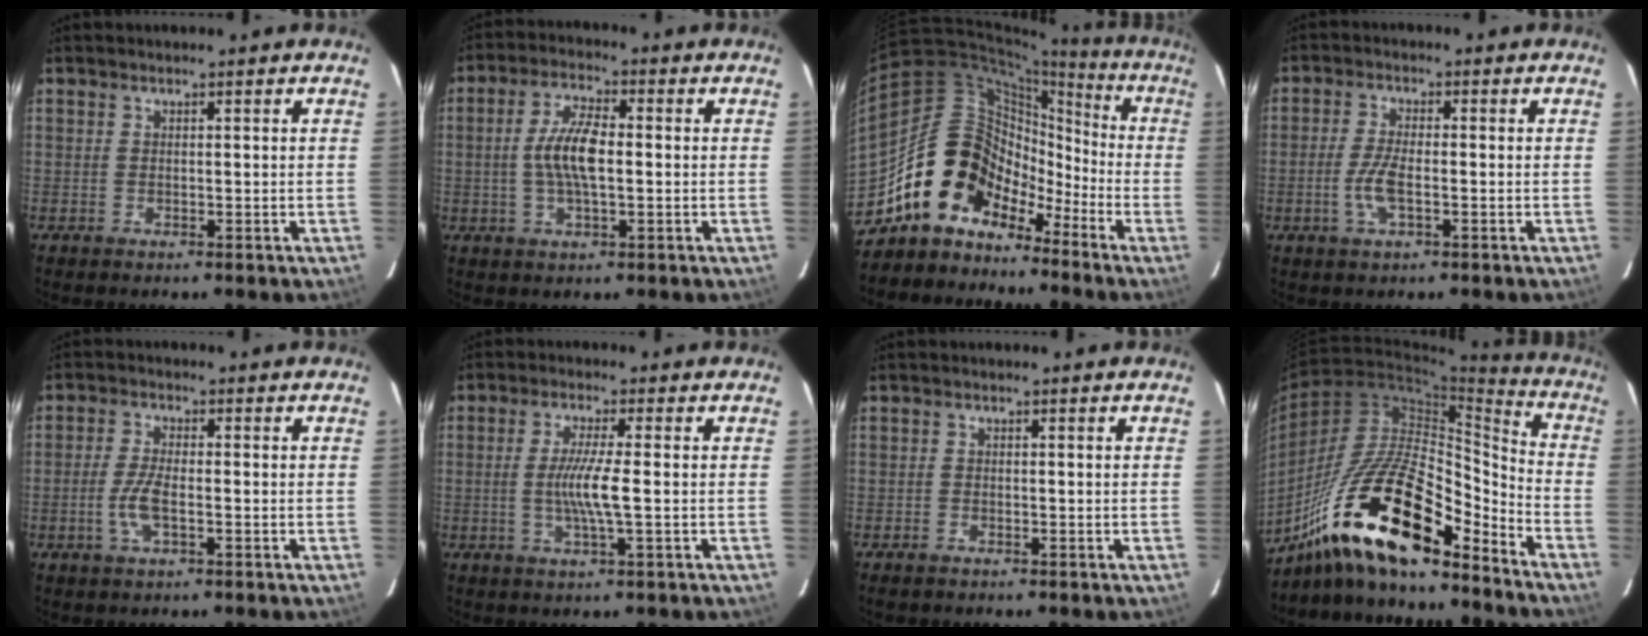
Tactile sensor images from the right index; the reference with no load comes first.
{"total": 7.6, "force": [-0.4, 2.5, 7.1], "torque": [-0.141, 0.008, -0.008]}
{"total": 12.9, "force": [-8.4, 9.2, 3.5], "torque": [-0.068, 0.044, -0.159]}
{"total": 5.3, "force": [-1.7, 1.7, 4.7], "torque": [-0.103, -0.001, -0.033]}
{"total": 5.1, "force": [-1.6, 1.6, 4.6], "torque": [-0.101, -0.001, -0.033]}
{"total": 6.0, "force": [-0.8, -0.3, 5.9], "torque": [-0.112, -0.008, -0.018]}
{"total": 1.1, "force": [-0.9, 0.6, 0.2], "torque": [-0.007, 0.000, -0.018]}
{"total": 22.2, "force": [-15.1, 6.6, 14.9], "torque": [-0.279, -0.002, -0.278]}